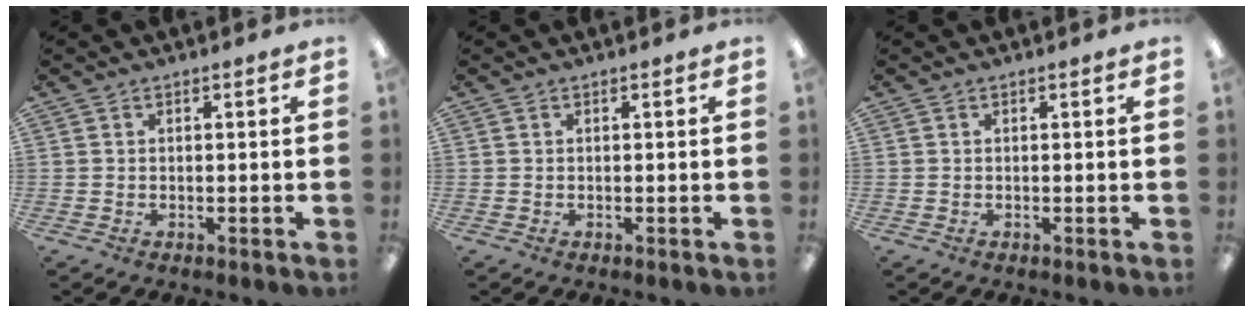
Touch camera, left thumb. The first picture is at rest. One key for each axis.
{"total": 0.0}
{"total": 0.0}